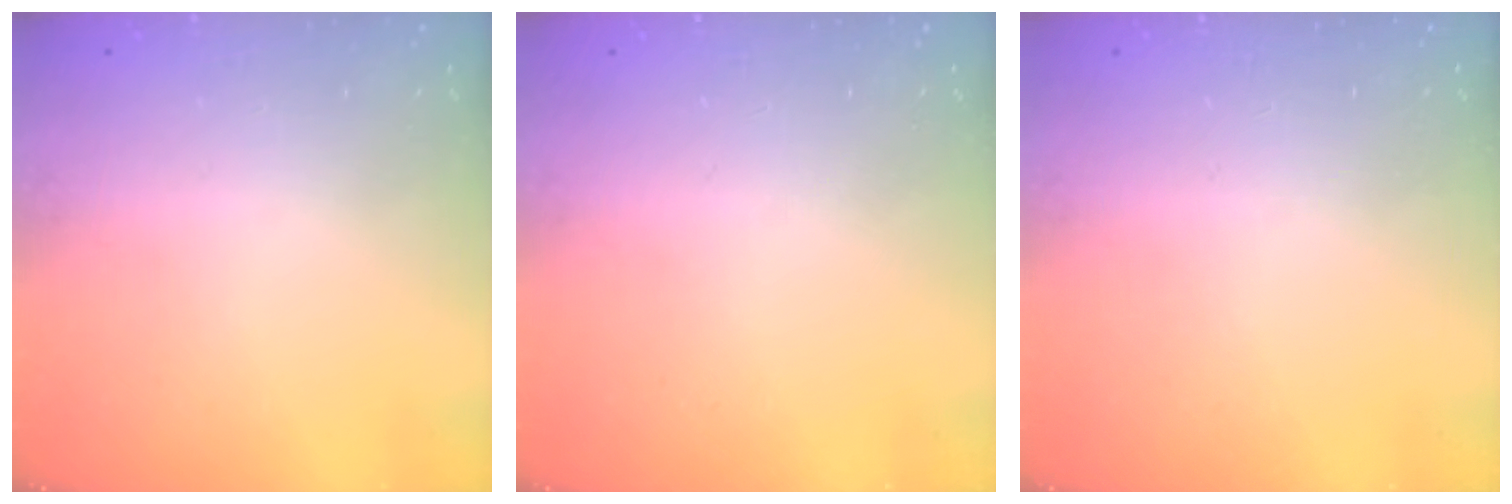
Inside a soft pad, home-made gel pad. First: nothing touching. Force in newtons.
{"total": 0.0}
{"total": 0.0}